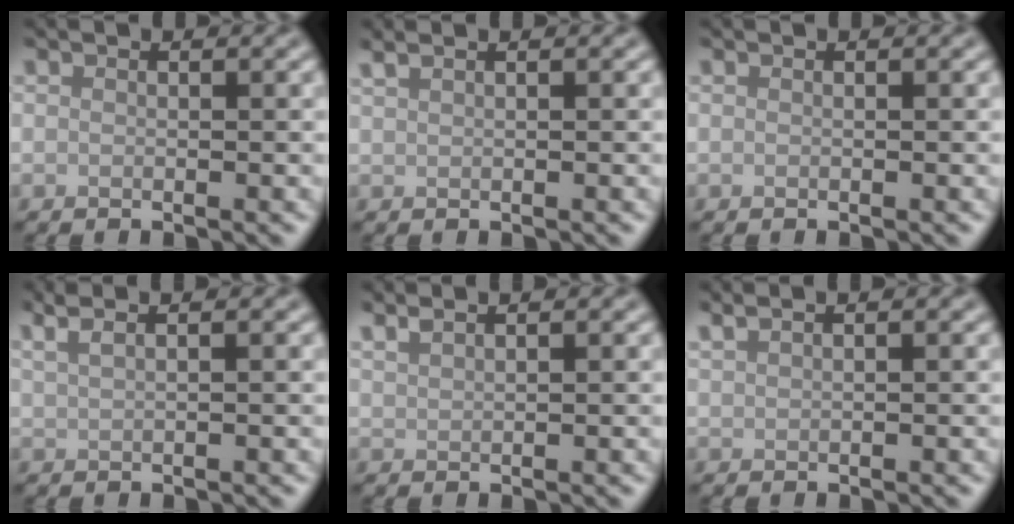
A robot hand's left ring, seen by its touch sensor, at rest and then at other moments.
{"total": 1.3, "force": [1.1, 0.4, 0.7], "torque": [-0.015, 0.002, 0.018]}
{"total": 0.0}
{"total": 3.5, "force": [2.4, 1.4, 2.1], "torque": [-0.022, 0.019, 0.014]}
{"total": 1.9, "force": [1.6, 0.5, 0.9], "torque": [-0.009, 0.006, 0.023]}
{"total": 1.8, "force": [1.5, 0.5, 0.8], "torque": [-0.011, 0.006, 0.022]}